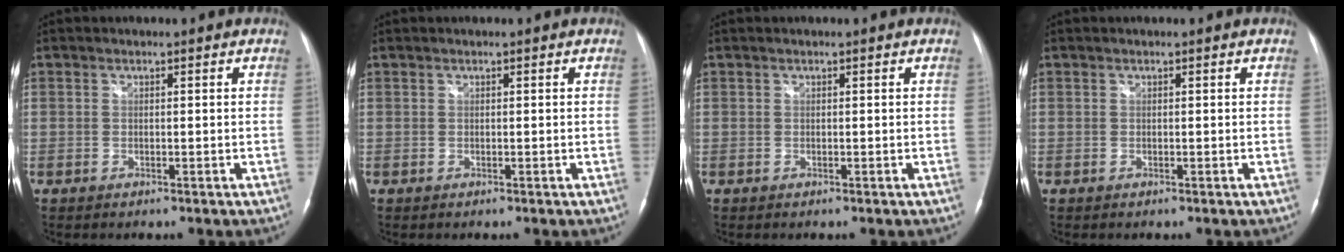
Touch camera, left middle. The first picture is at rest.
{"total": 0.0}
{"total": 0.0}
{"total": 0.0}